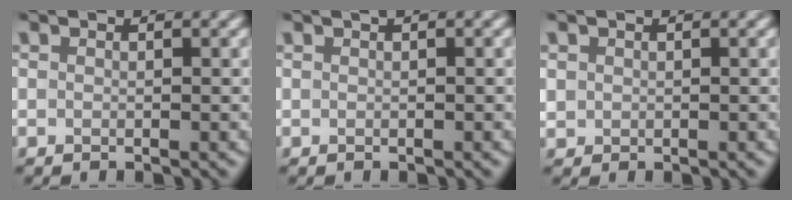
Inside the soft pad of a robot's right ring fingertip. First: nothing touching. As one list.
[{"total": 1.2, "force": [0.7, 0.3, 1.0], "torque": [-0.014, 0.006, 0.008]}, {"total": 0.9, "force": [0.3, 0.9, 0.1], "torque": [0.001, -0.003, 0.008]}]